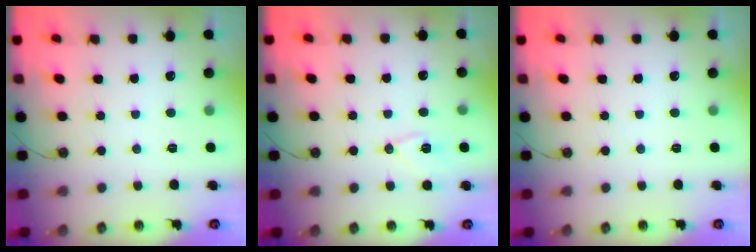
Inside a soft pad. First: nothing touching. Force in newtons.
{"total": 8.5, "press": 8.5, "slide": 0.5}
{"total": 0.0}